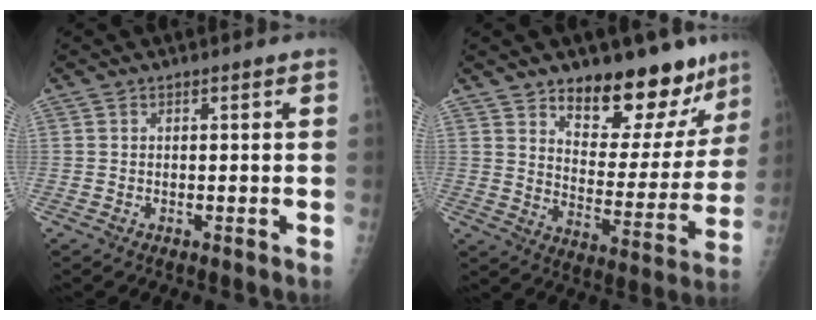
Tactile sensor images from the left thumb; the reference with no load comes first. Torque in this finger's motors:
{"motor_torque": [0.50, 0.36, 0.07, -0.24, 0.14]}